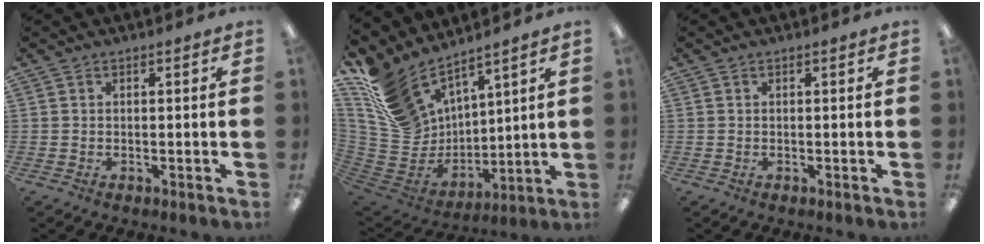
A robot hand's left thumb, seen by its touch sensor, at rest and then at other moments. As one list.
[{"total": 15.2, "force": [11.4, 8.7, 5.0], "torque": [-0.136, -0.076, 0.222]}, {"total": 0.0}]